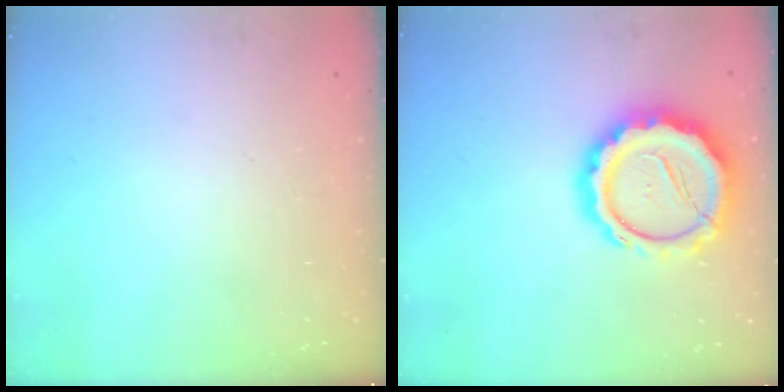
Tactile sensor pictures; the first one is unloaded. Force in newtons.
{"total": 17.6, "press": 17.3, "slide": 3.2}